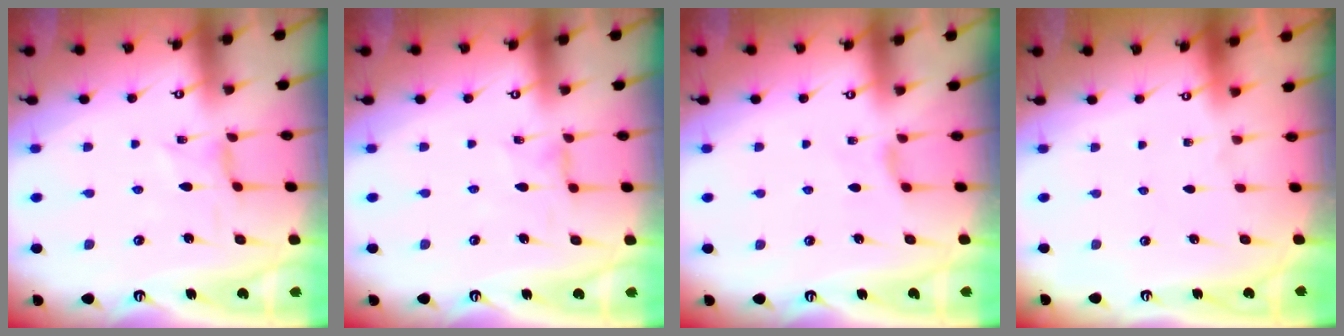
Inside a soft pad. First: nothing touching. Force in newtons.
{"total": 1.2, "press": 1.1, "slide": 0.3}
{"total": 2.7, "press": 2.7, "slide": 0.6}
{"total": 0.0}